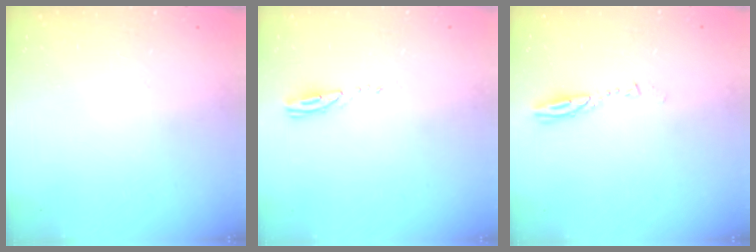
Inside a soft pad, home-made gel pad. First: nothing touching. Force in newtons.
{"total": 3.4, "press": 3.4, "slide": 0.3}
{"total": 3.3, "press": 3.3, "slide": 0.3}